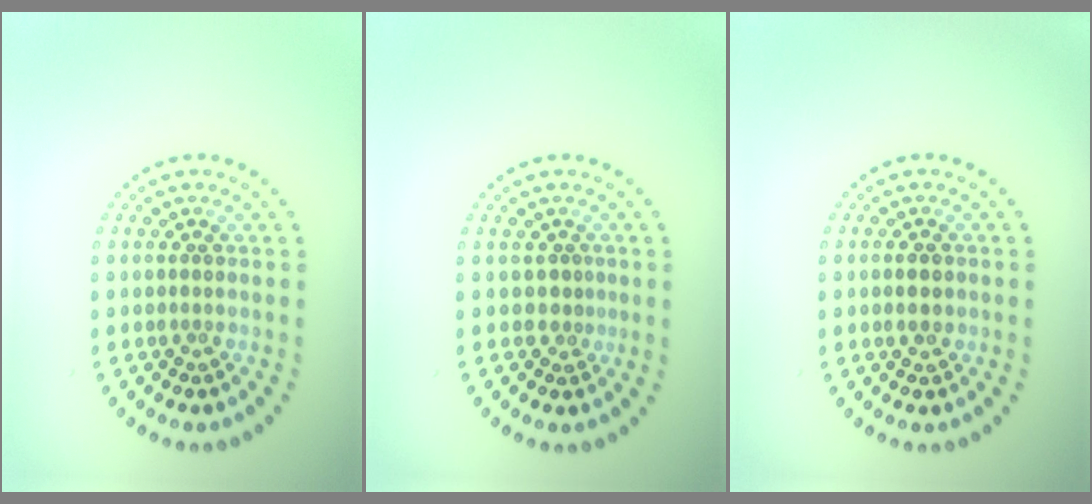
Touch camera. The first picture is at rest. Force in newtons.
{"total": 0.9, "press": 0.3, "slide": 0.8}
{"total": 2.1, "press": 2.1, "slide": 0.1}